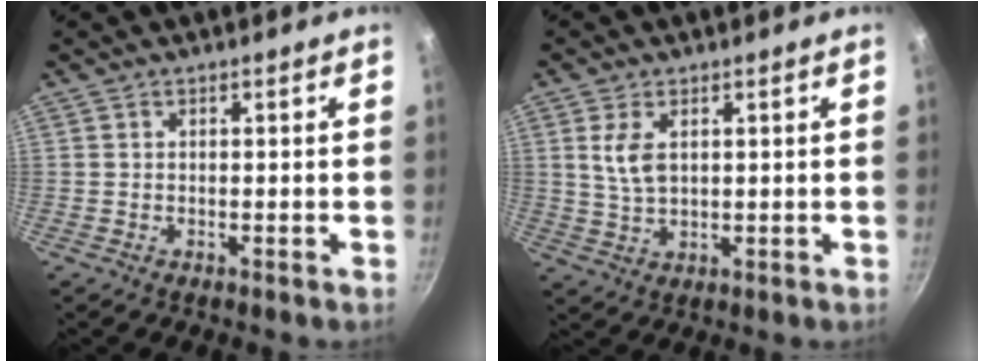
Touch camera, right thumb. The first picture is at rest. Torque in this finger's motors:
{"motor_torque": [-0.37, 0.61, 0.00, -0.01, 0.01]}